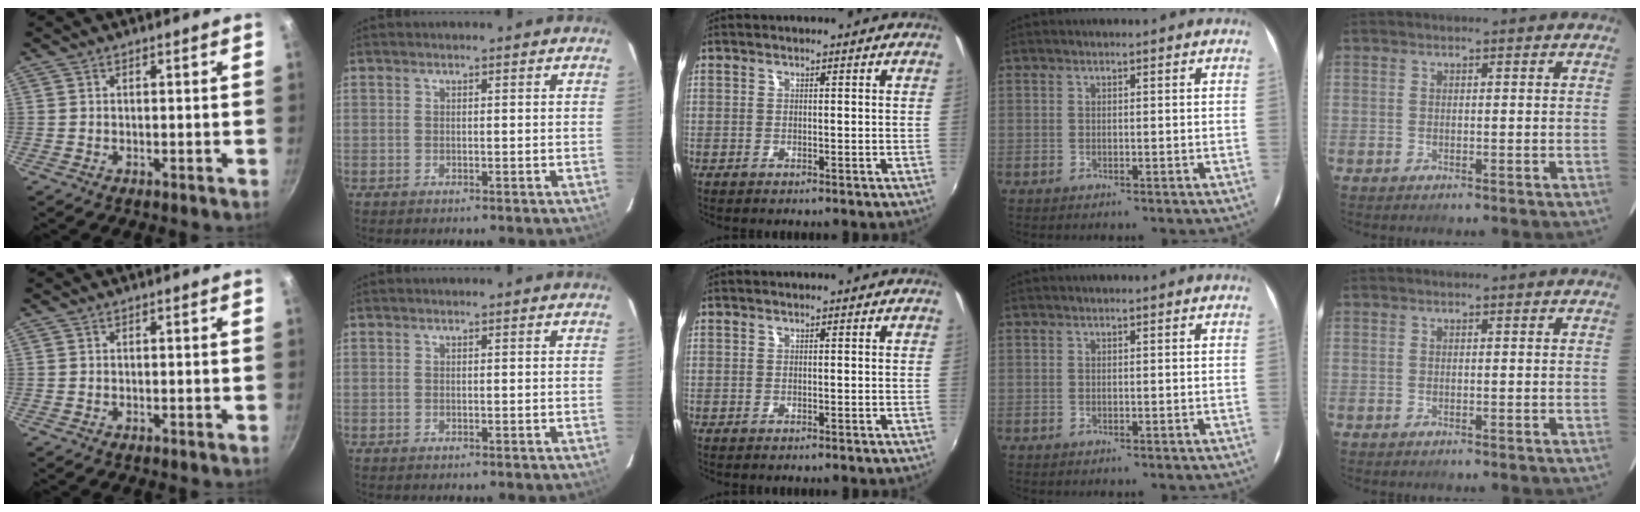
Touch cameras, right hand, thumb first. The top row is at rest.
{}